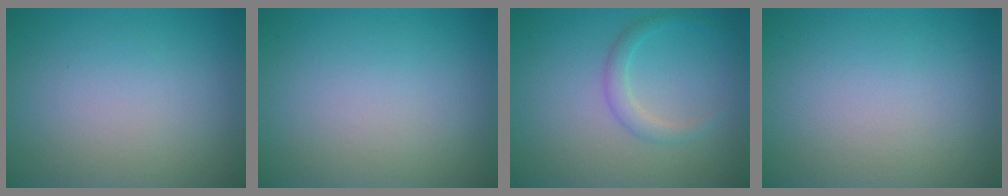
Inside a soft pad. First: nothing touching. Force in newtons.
{"total": 0.0}
{"total": 1.7, "press": 1.7, "slide": 0.1}
{"total": 0.0}